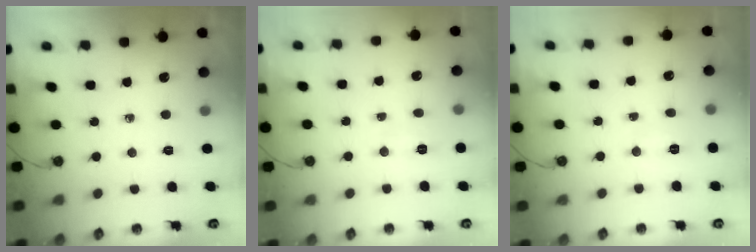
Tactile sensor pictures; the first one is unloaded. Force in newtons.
{"total": 4.4, "press": 4.3, "slide": 0.6}
{"total": 3.7, "press": 3.7, "slide": 0.5}